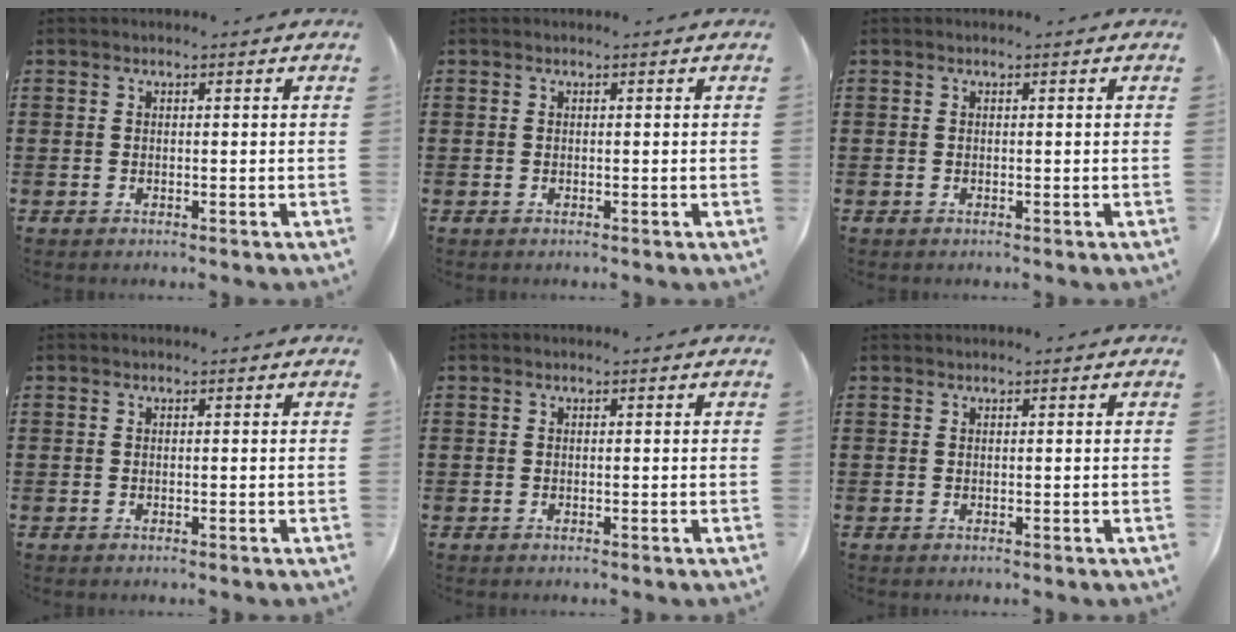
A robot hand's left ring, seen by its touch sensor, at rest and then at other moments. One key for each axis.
{"total": 0.0}
{"total": 0.0}
{"total": 0.0}
{"total": 0.0}
{"total": 0.0}